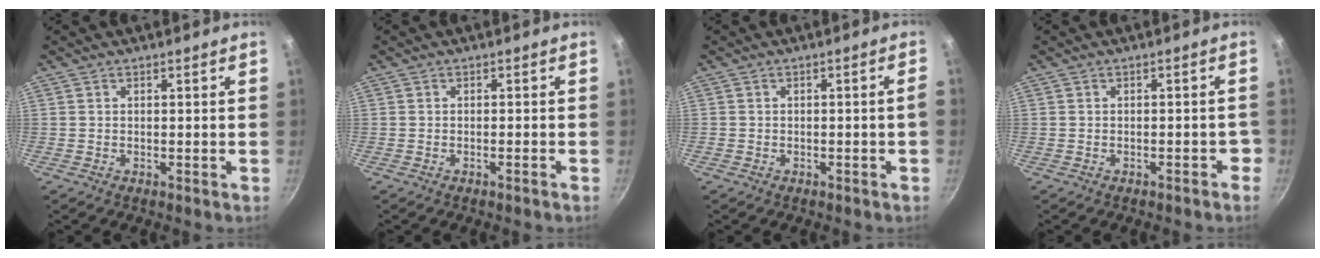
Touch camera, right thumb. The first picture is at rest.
{"total": 0.8, "force": [-0.5, 0.0, 0.5], "torque": [-0.020, 0.010, -0.007]}
{"total": 2.0, "force": [-0.7, 0.3, 1.9], "torque": [-0.033, 0.014, -0.003]}
{"total": 2.0, "force": [-1.3, 1.0, 1.2], "torque": [0.003, 0.027, -0.007]}